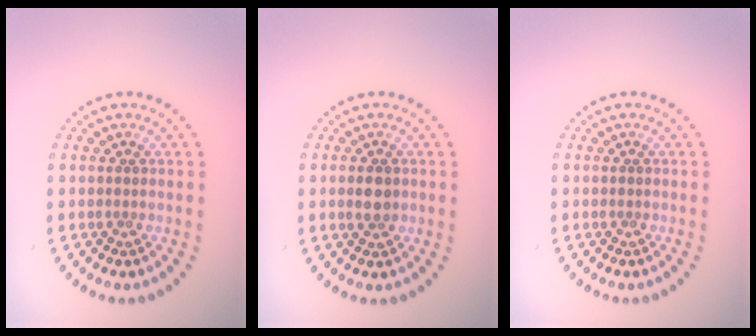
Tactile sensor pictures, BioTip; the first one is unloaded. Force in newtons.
{"total": 1.9, "press": 1.9, "slide": 0.2}
{"total": 0.0}